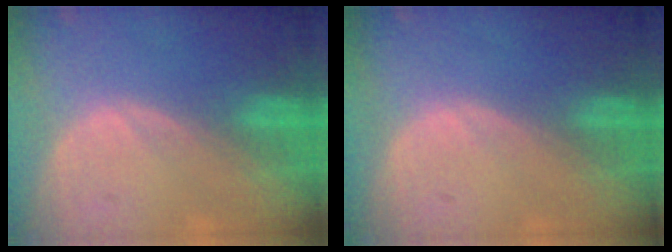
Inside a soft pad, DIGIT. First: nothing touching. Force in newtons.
{"total": 0.0}